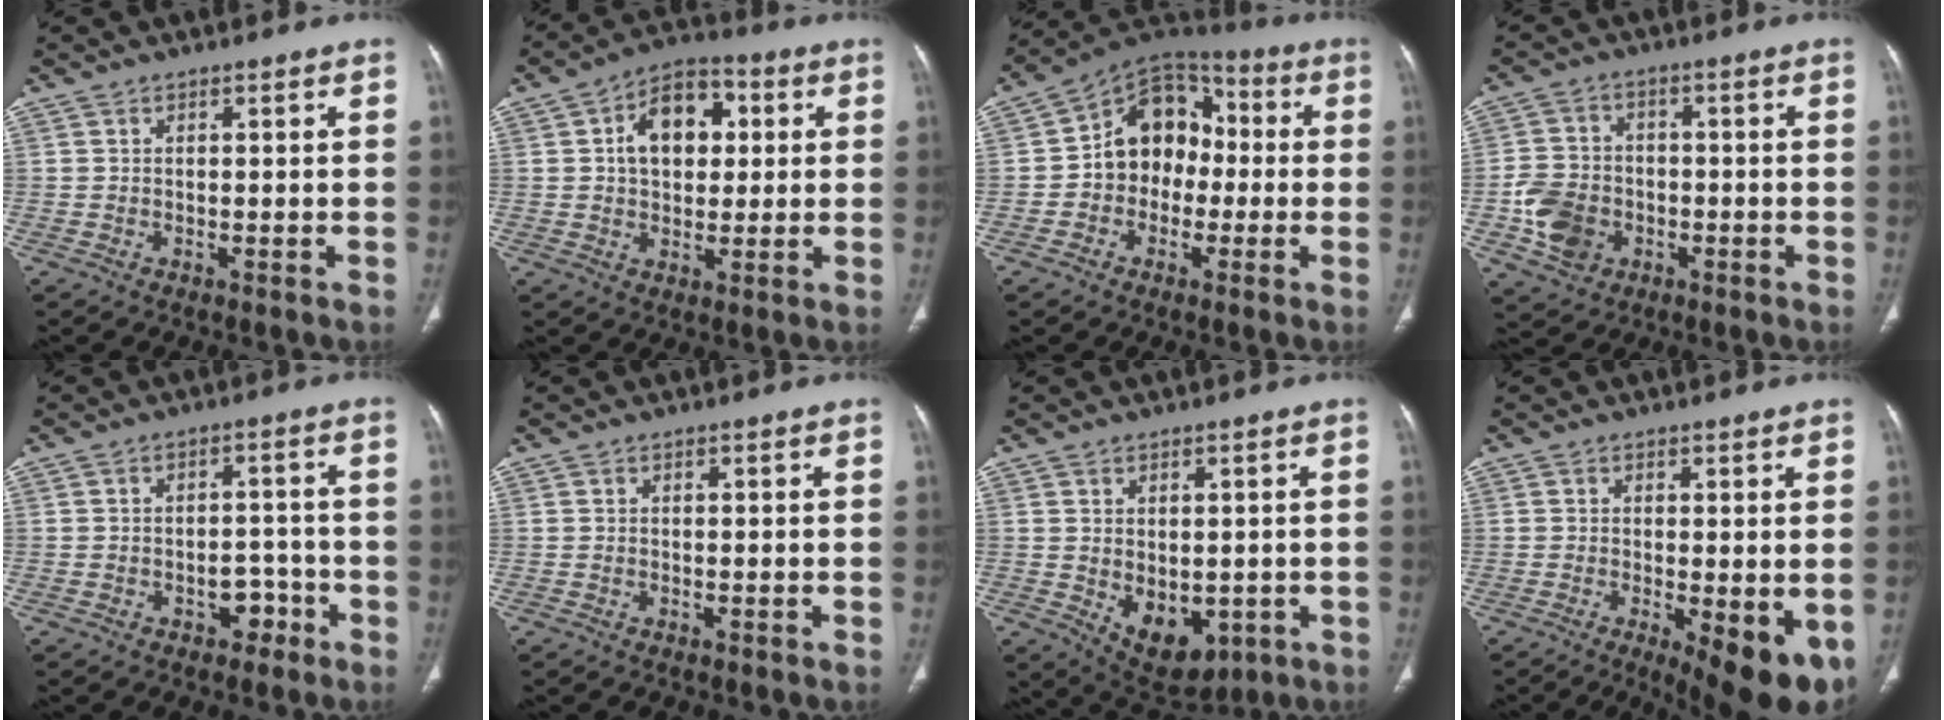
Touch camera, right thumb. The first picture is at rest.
{"total": 12.0, "force": [2.4, 8.2, 8.5], "torque": [-0.096, 0.014, 0.031]}
{"total": 13.4, "force": [-1.0, 10.7, 8.1], "torque": [-0.078, 0.044, -0.034]}
{"total": 9.0, "force": [-2.7, 7.4, 4.4], "torque": [-0.066, 0.015, -0.045]}
{"total": 4.5, "force": [-2.4, 3.1, 2.1], "torque": [-0.006, 0.031, -0.031]}
{"total": 0.0}
{"total": 9.5, "force": [-2.0, 6.1, 7.0], "torque": [-0.081, -0.011, -0.006]}
{"total": 11.1, "force": [-3.4, 3.9, 9.8], "torque": [-0.133, -0.023, -0.041]}